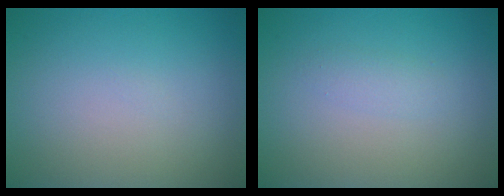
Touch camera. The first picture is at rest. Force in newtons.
{"total": 1.0, "press": 1.0, "slide": 0.1}